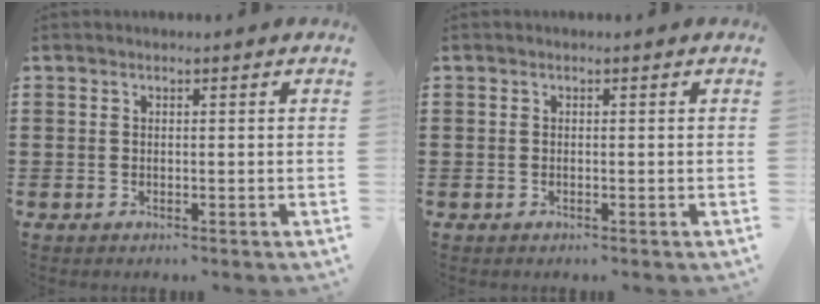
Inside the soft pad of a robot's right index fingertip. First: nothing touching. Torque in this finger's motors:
{"motor_torque": [-0.08, 1.11, 0.00, 0.02]}